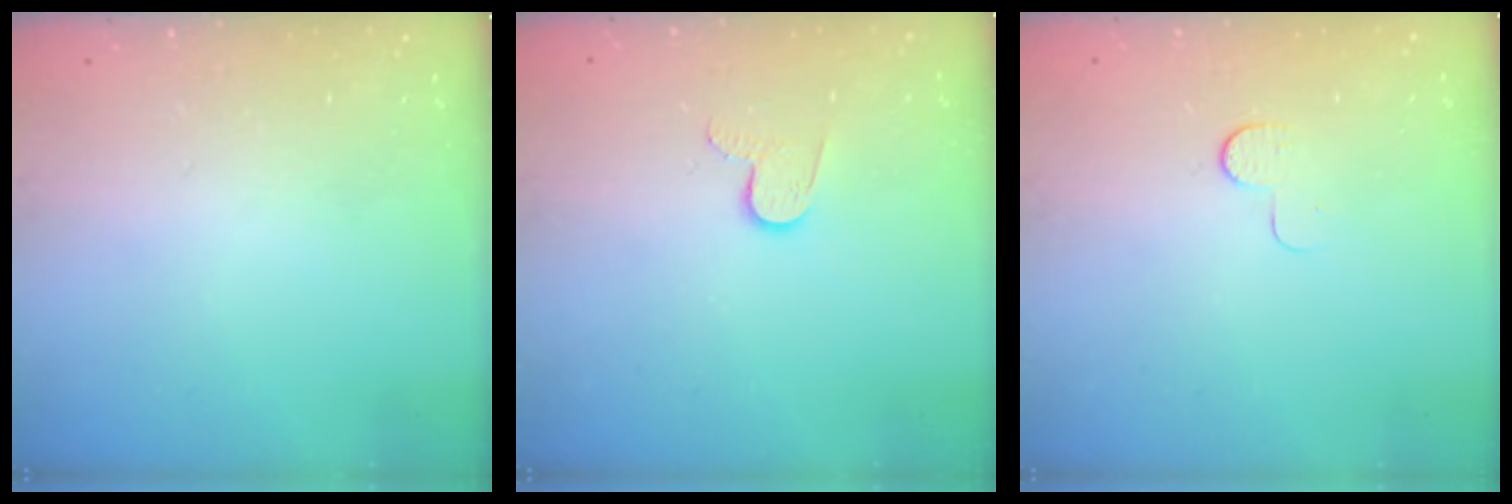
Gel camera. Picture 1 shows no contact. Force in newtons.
{"total": 5.9, "press": 5.8, "slide": 0.5}
{"total": 5.1, "press": 5.1, "slide": 0.5}